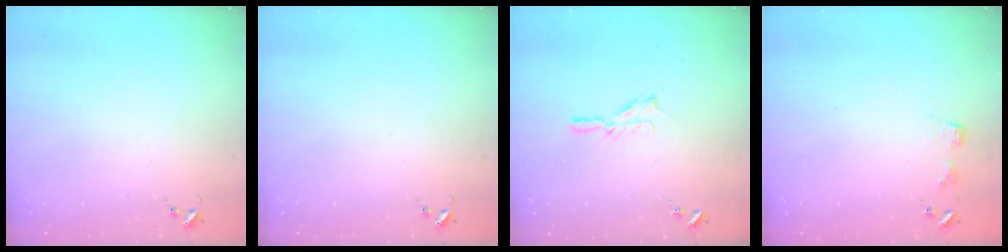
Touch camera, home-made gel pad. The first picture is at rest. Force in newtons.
{"total": 0.0}
{"total": 5.6, "press": 5.6, "slide": 0.6}
{"total": 2.9, "press": 2.9, "slide": 0.3}